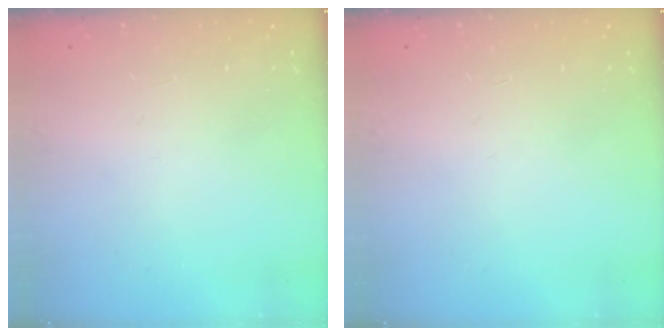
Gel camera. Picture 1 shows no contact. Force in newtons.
{"total": 0.0}